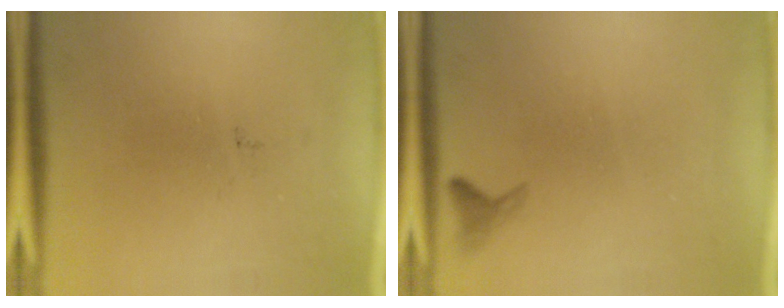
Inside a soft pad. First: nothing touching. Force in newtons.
{"total": 1.0}